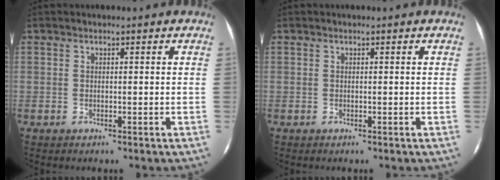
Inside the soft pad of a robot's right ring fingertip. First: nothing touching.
{"total": 0.0}